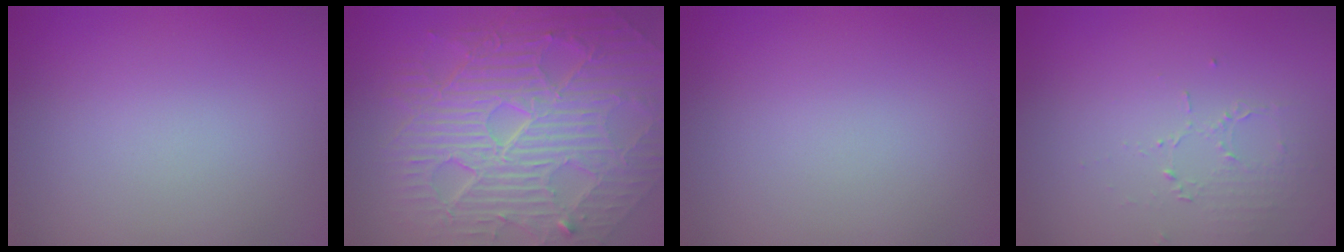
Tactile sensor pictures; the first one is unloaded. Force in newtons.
{"total": 11.1, "press": 7.2, "slide": 8.5}
{"total": 0.0}
{"total": 1.3, "press": 0.6, "slide": 1.1}